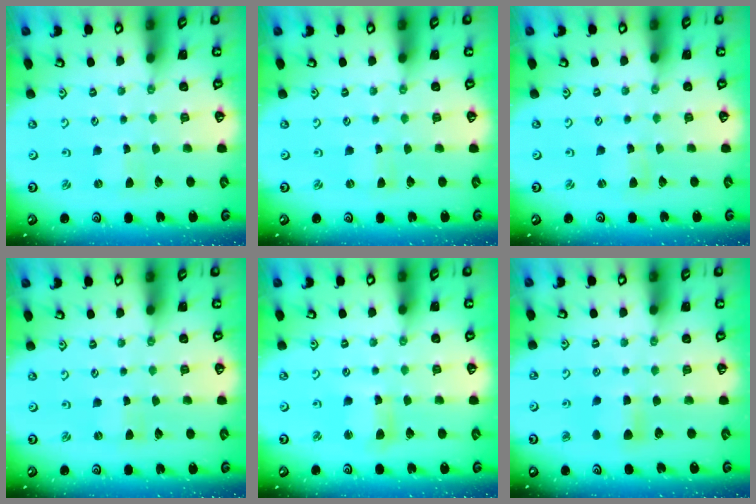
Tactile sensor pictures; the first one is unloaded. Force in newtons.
{"total": 0.0}
{"total": 0.8, "press": 0.8, "slide": 0.1}
{"total": 0.0}
{"total": 6.0, "press": 5.9, "slide": 0.9}
{"total": 5.3, "press": 5.3, "slide": 0.8}